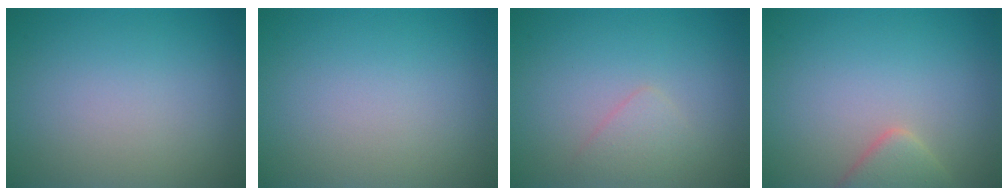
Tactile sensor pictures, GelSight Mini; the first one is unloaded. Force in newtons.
{"total": 0.0}
{"total": 1.5, "press": 1.5, "slide": 0.0}
{"total": 2.5, "press": 2.5, "slide": 0.2}